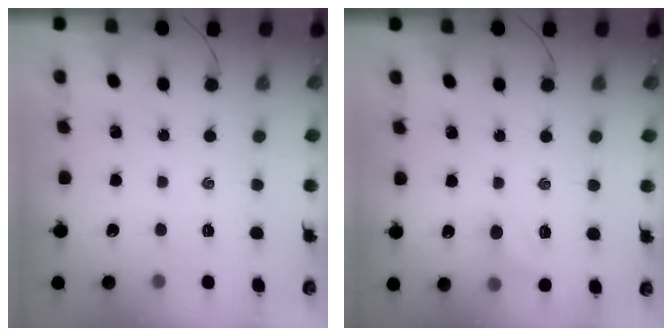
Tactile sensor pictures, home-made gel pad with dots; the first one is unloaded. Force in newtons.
{"total": 6.6, "press": 6.4, "slide": 1.6}